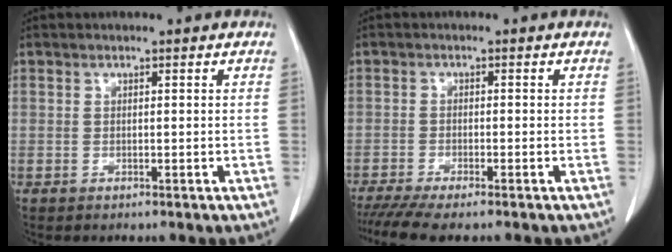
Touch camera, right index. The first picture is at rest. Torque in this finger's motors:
{"motor_torque": [0.93, -0.88, 0.33, 0.09]}